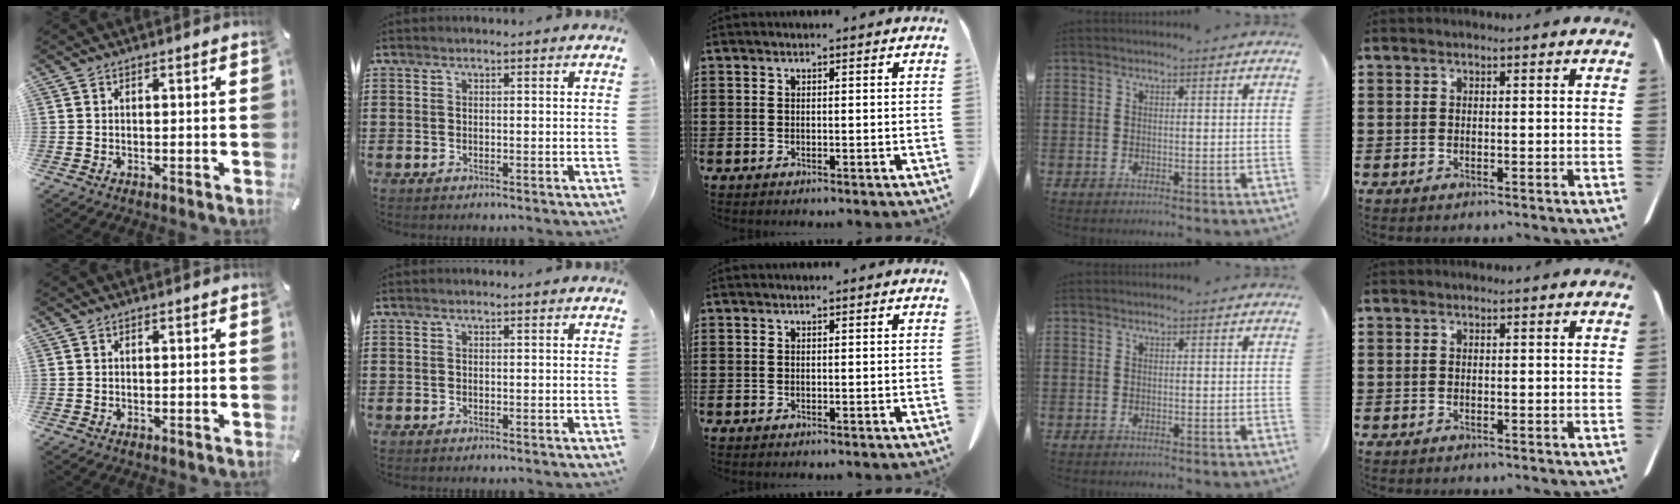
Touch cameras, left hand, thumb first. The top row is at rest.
{}